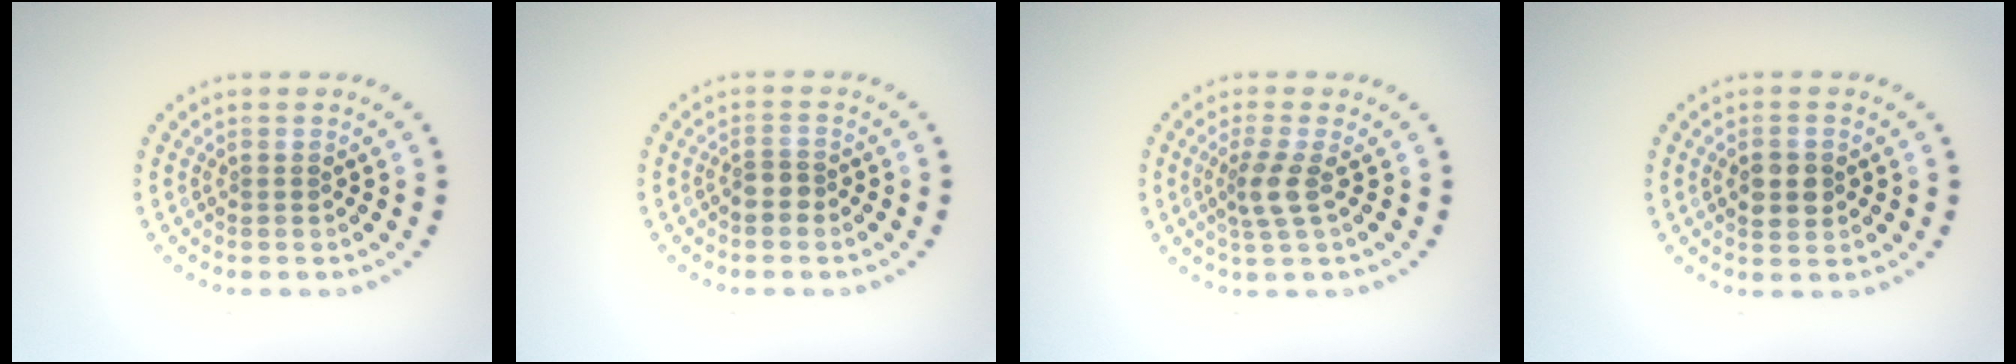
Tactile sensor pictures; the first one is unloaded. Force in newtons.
{"total": 1.5, "press": 1.2, "slide": 0.9}
{"total": 2.5, "press": 2.0, "slide": 1.6}
{"total": 2.9, "press": 2.9, "slide": 0.1}